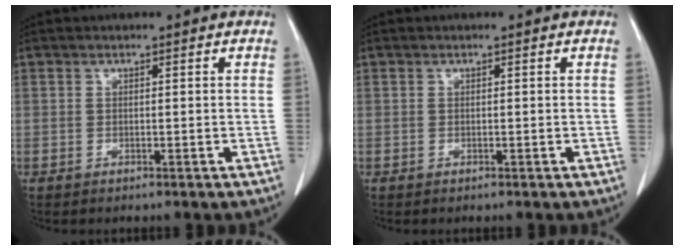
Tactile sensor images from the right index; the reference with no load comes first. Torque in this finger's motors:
{"motor_torque": [-0.02, 0.01, 0.00, 0.00]}